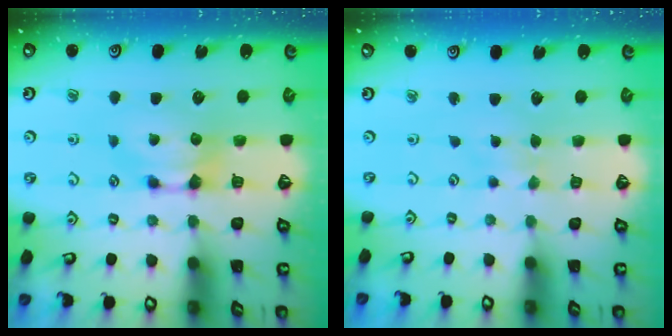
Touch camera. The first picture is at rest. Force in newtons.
{"total": 2.6, "press": 2.6, "slide": 0.0}